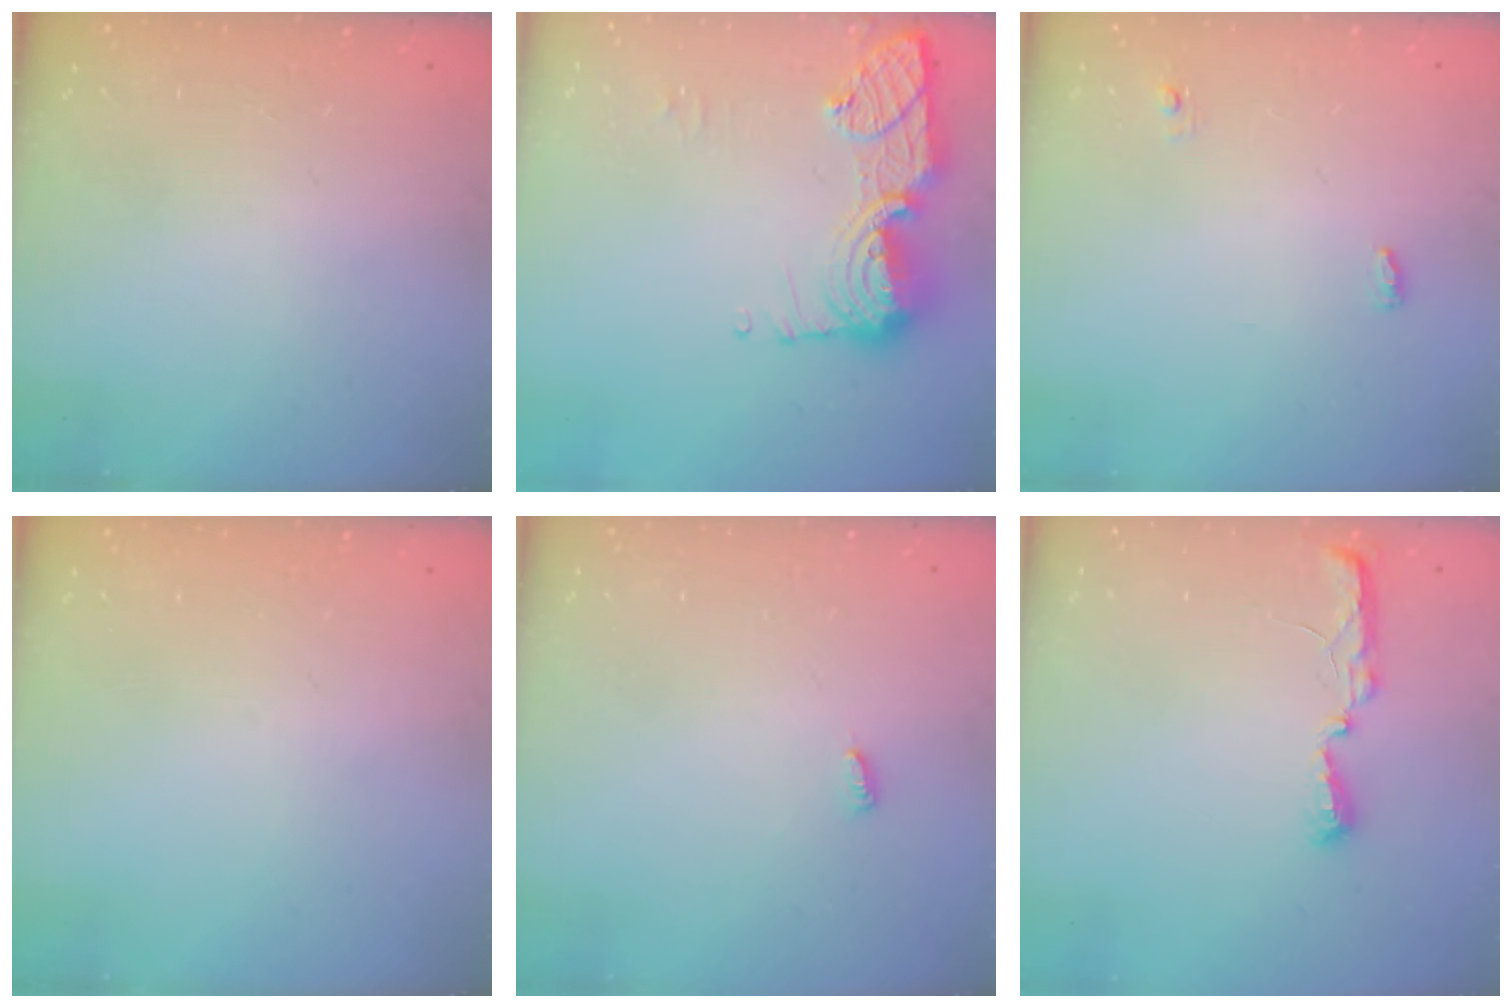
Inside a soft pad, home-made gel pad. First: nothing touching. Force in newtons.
{"total": 13.4, "press": 13.4, "slide": 1.3}
{"total": 3.6, "press": 3.4, "slide": 1.0}
{"total": 0.0}
{"total": 3.2, "press": 3.2, "slide": 0.5}
{"total": 5.4, "press": 5.3, "slide": 0.7}